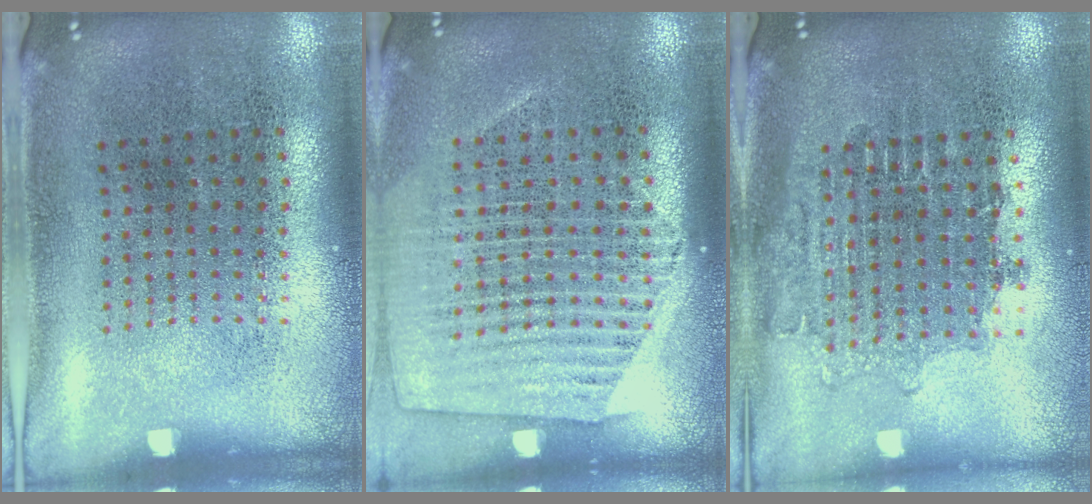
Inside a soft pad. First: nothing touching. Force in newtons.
{"total": 1.5, "press": 1.5, "slide": 0.5}
{"total": 1.6, "press": 1.3, "slide": 0.9}